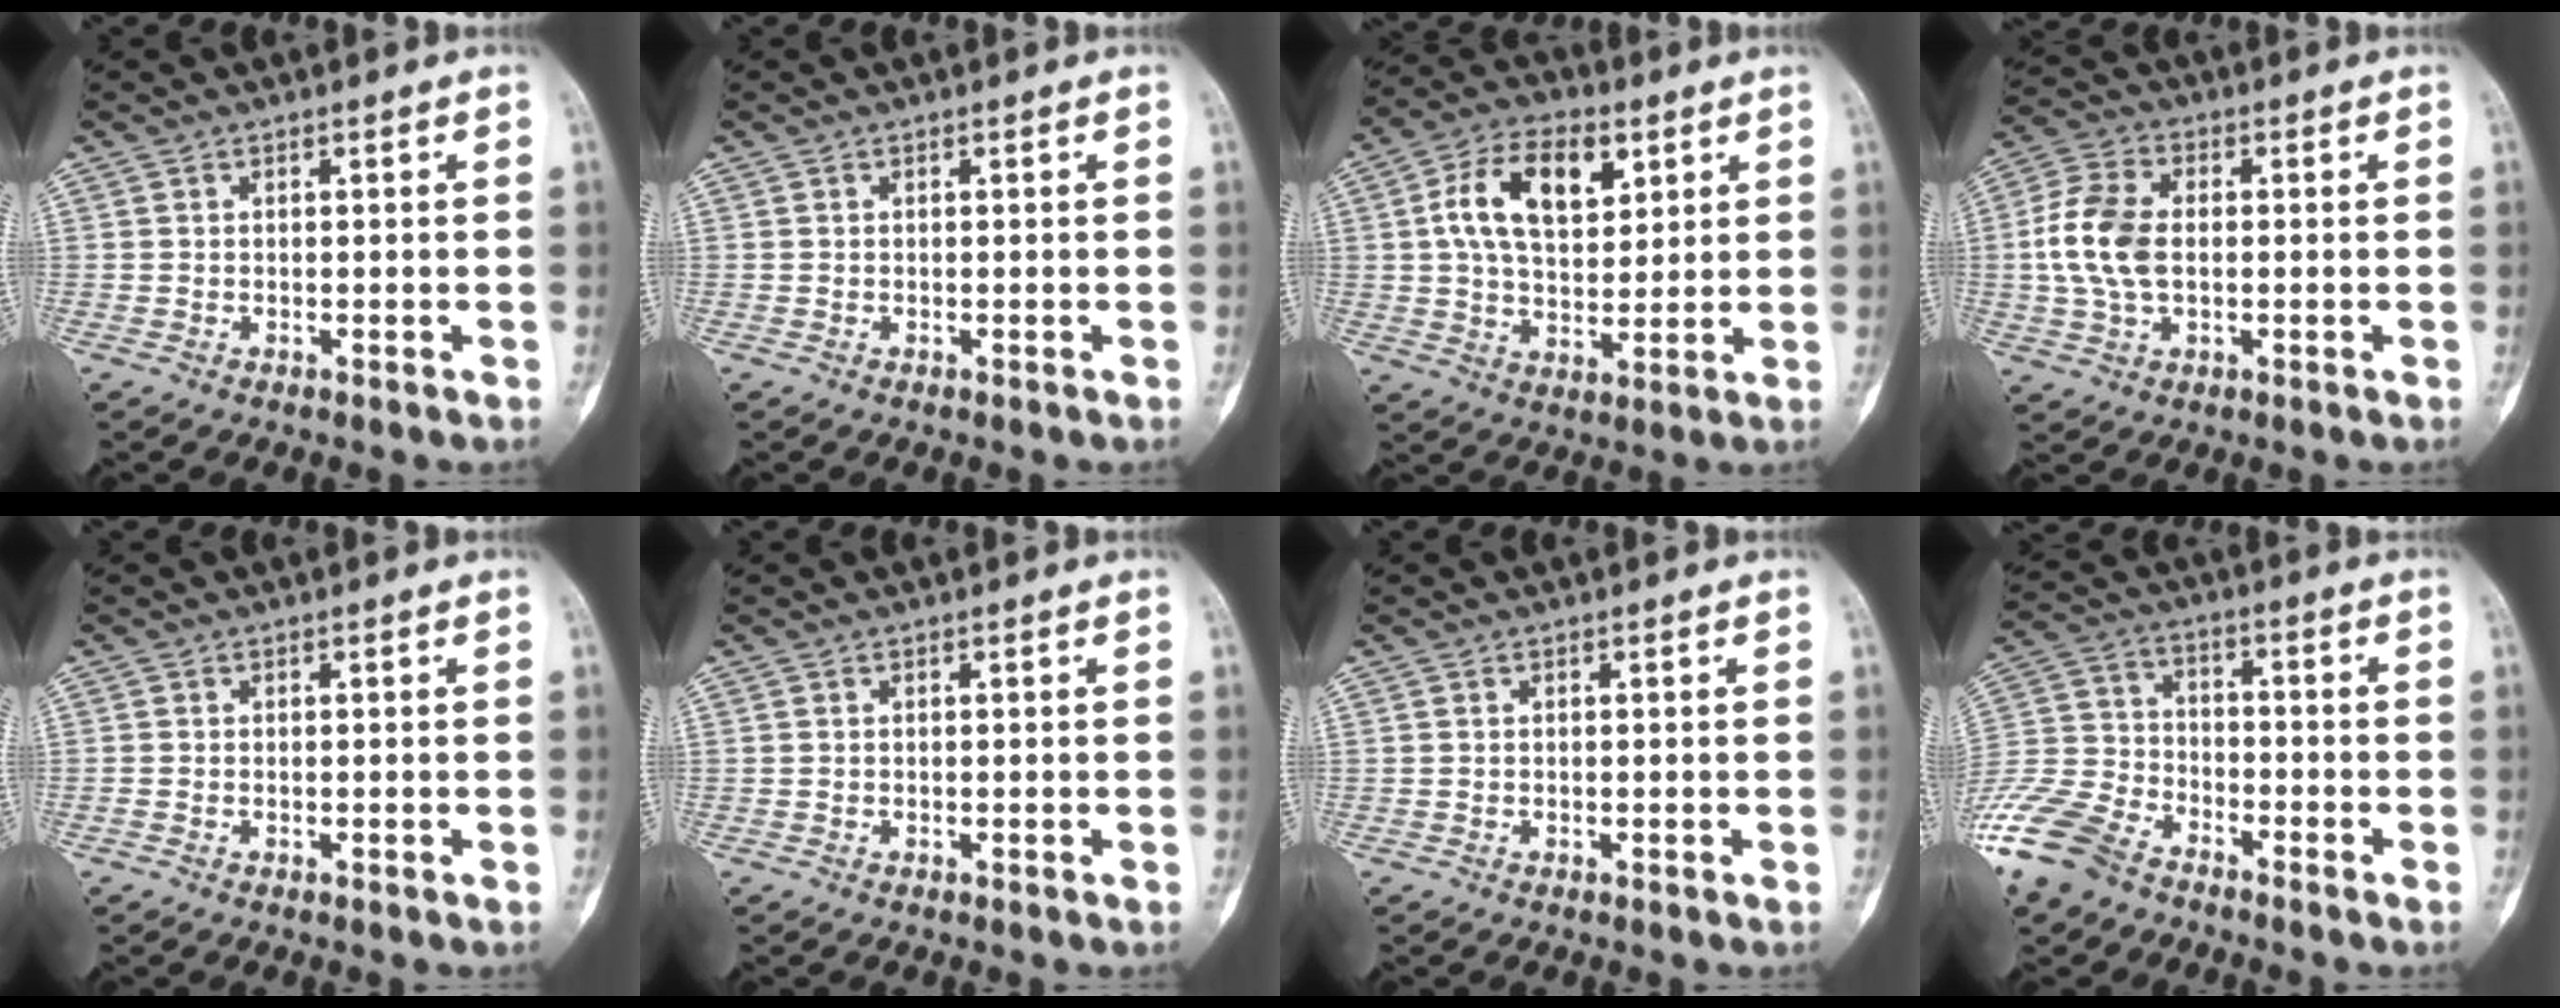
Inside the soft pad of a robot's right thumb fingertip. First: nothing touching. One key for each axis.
{"total": 0.0}
{"total": 14.1, "fx": 4.6, "fy": 8.4, "fz": 10.4, "tx": -0.163, "ty": -0.002, "tz": 0.082}
{"total": 10.7, "fx": 0.0, "fy": 6.9, "fz": 8.2, "tx": -0.171, "ty": 0.017, "tz": -0.001}
{"total": 0.0}
{"total": 0.0}
{"total": 0.0}
{"total": 15.3, "fx": -10.9, "fy": 8.1, "fz": 7.0, "tx": -0.165, "ty": 0.031, "tz": -0.216}